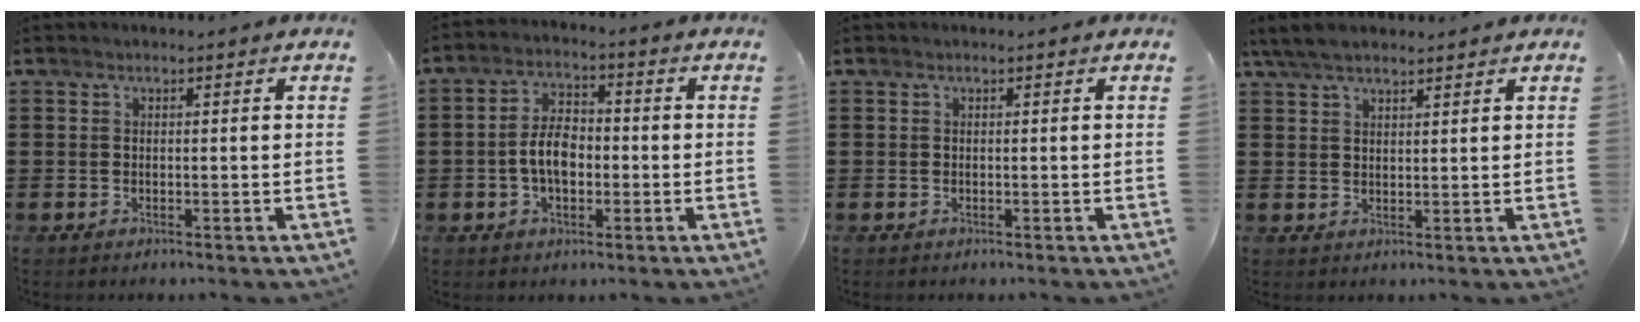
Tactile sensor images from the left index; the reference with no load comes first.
{"total": 5.8, "force": [-0.9, 3.3, 4.7], "torque": [-0.100, 0.007, -0.021]}
{"total": 0.0}
{"total": 4.2, "force": [3.4, 1.1, 2.2], "torque": [-0.050, 0.002, 0.064]}